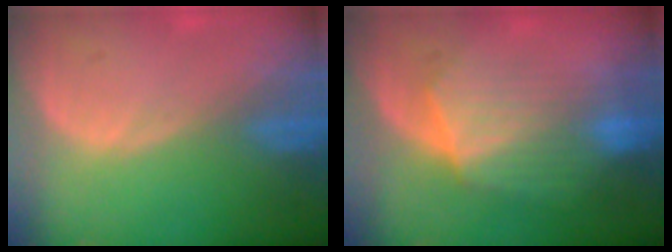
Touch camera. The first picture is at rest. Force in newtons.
{"total": 7.0, "press": 6.9, "slide": 1.2}